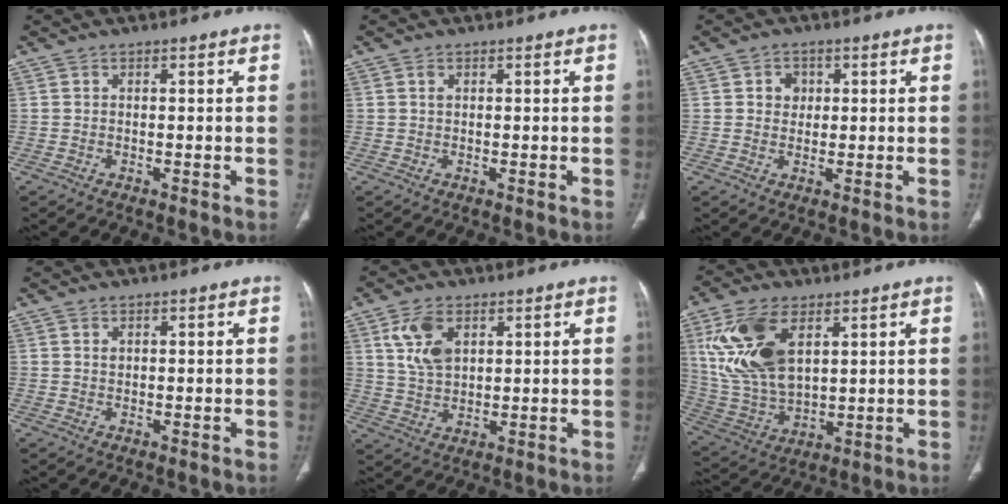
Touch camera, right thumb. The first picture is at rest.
{"total": 0.6, "force": [0.3, 0.4, 0.4], "torque": [-0.007, 0.002, 0.006]}
{"total": 3.1, "force": [0.8, 2.7, 1.2], "torque": [0.000, 0.000, 0.011]}
{"total": 0.7, "force": [0.4, 0.5, 0.4], "torque": [-0.005, 0.000, 0.009]}
{"total": 7.8, "force": [3.1, 4.6, 5.4], "torque": [-0.096, -0.010, 0.068]}
{"total": 17.2, "force": [6.3, 9.3, 13.0], "torque": [-0.256, -0.021, 0.133]}